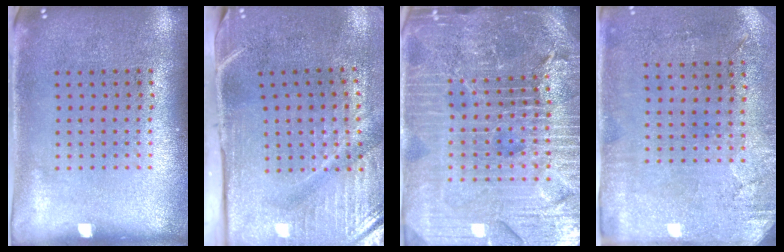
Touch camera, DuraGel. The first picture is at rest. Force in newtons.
{"total": 5.0, "press": 4.1, "slide": 2.8}
{"total": 5.9, "press": 5.3, "slide": 2.6}
{"total": 2.9, "press": 2.4, "slide": 1.7}